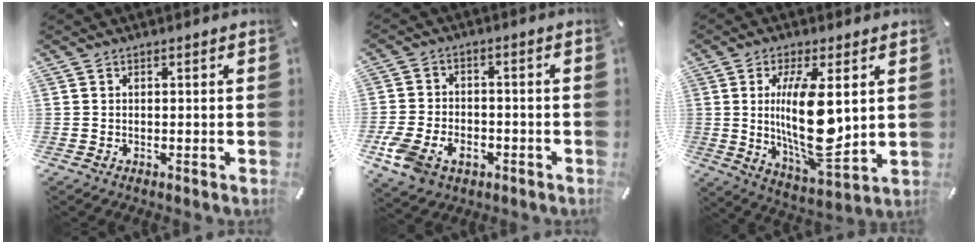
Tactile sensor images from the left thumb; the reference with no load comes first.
{"total": 8.7, "force": [-3.8, 6.4, 4.6], "torque": [-0.117, 0.014, -0.073]}
{"total": 17.1, "force": [2.4, 6.2, 15.8], "torque": [-0.317, -0.031, 0.031]}